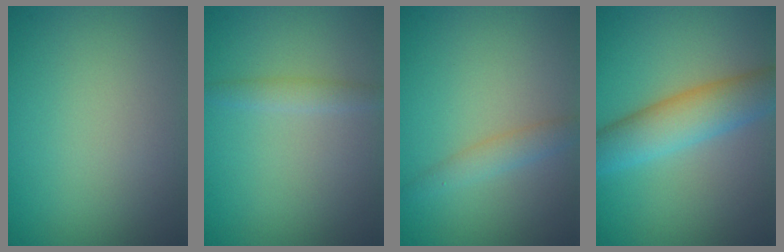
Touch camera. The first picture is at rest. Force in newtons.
{"total": 1.3, "press": 1.3, "slide": 0.1}
{"total": 1.6, "press": 1.6, "slide": 0.0}
{"total": 5.6, "press": 5.6, "slide": 0.3}